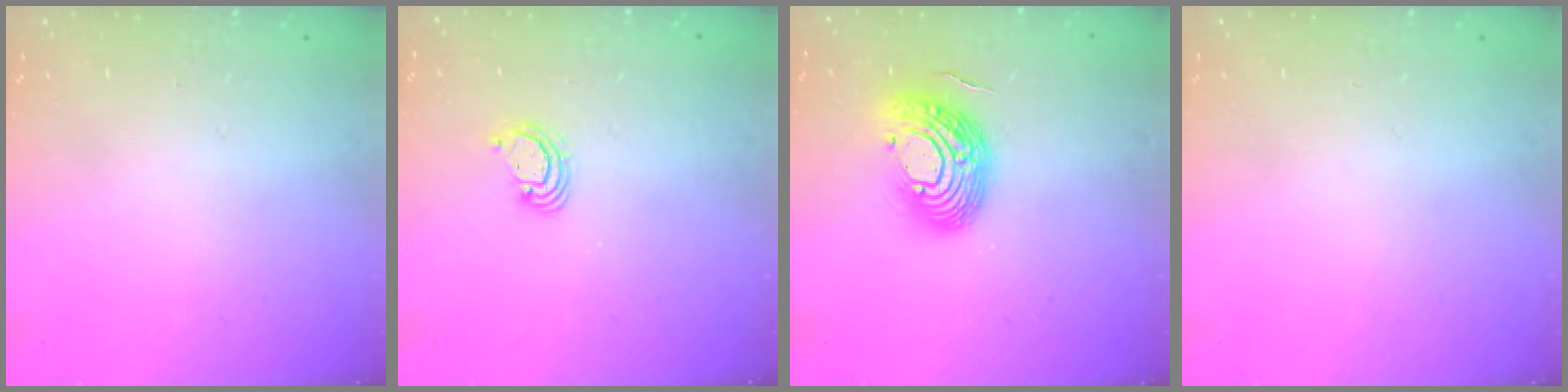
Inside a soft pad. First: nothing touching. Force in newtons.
{"total": 3.5, "press": 3.5, "slide": 0.3}
{"total": 14.4, "press": 14.3, "slide": 1.4}
{"total": 0.0}